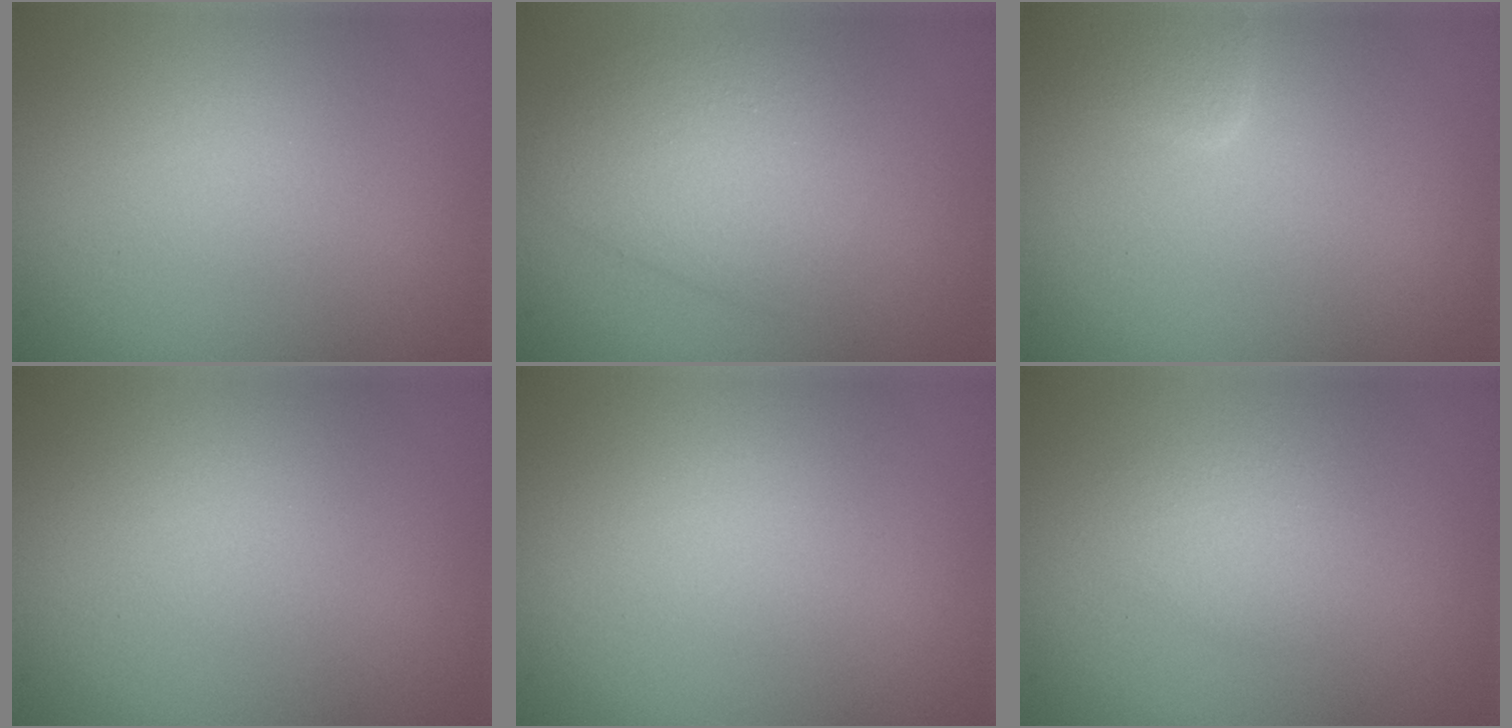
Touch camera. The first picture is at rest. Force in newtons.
{"total": 3.9, "press": 3.9, "slide": 0.1}
{"total": 1.7, "press": 1.7, "slide": 0.1}
{"total": 0.0}
{"total": 0.0}
{"total": 1.6, "press": 1.6, "slide": 0.1}